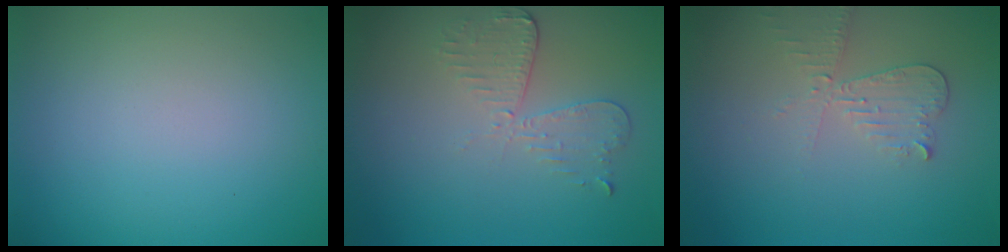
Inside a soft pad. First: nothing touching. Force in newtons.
{"total": 3.0, "press": 2.6, "slide": 1.5}
{"total": 2.4, "press": 2.4, "slide": 0.5}